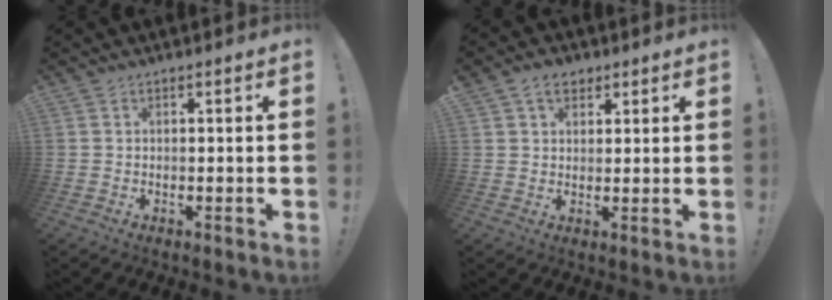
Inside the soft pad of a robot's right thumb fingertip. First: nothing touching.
{"total": 5.8, "force": [3.2, 4.0, 2.6], "torque": [-0.040, -0.005, 0.060]}